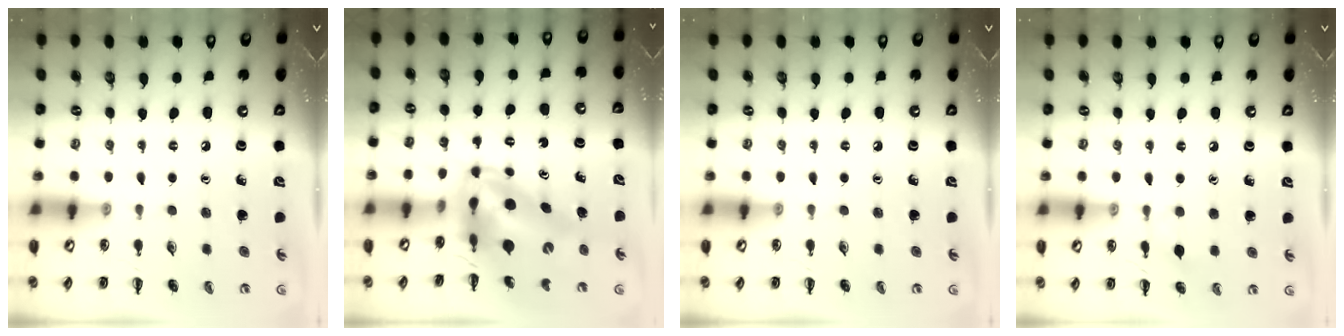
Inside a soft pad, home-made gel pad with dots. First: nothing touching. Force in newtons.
{"total": 10.4, "press": 10.0, "slide": 3.0}
{"total": 0.0}
{"total": 4.7, "press": 4.5, "slide": 1.2}